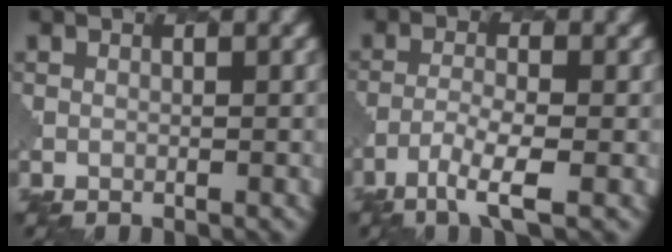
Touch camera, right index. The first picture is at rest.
{"total": 3.6, "force": [-2.0, 0.5, 2.9], "torque": [-0.060, -0.002, -0.047]}